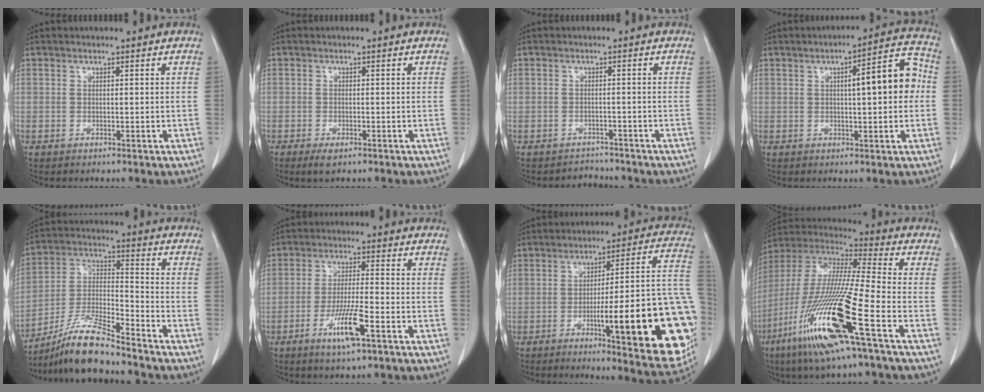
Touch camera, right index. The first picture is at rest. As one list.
[{"total": 2.1, "force": [-1.3, 0.7, 1.5], "torque": [-0.029, -0.005, -0.015]}, {"total": 2.5, "force": [-2.1, 1.0, -0.9], "torque": [0.011, 0.003, -0.031]}, {"total": 9.1, "force": [0.8, 2.0, 8.9], "torque": [-0.117, 0.028, 0.008]}, {"total": 12.0, "force": [-10.2, 0.6, 6.3], "torque": [-0.129, -0.010, -0.189]}, {"total": 7.9, "force": [-3.9, 0.5, 6.9], "torque": [-0.133, -0.012, -0.068]}, {"total": 24.5, "force": [-6.4, 3.5, 23.4], "torque": [-0.219, 0.014, -0.077]}, {"total": 22.0, "force": [-9.8, 0.5, 19.7], "torque": [-0.427, -0.055, -0.196]}]